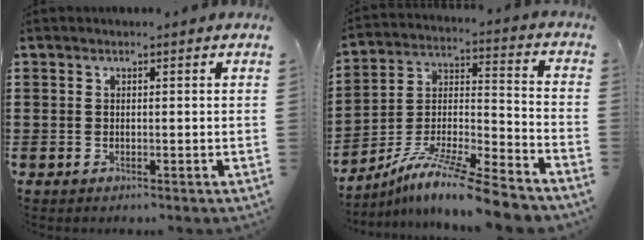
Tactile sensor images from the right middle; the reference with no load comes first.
{"total": 11.4, "force": [-9.9, -0.1, 5.6], "torque": [-0.094, 0.010, -0.195]}